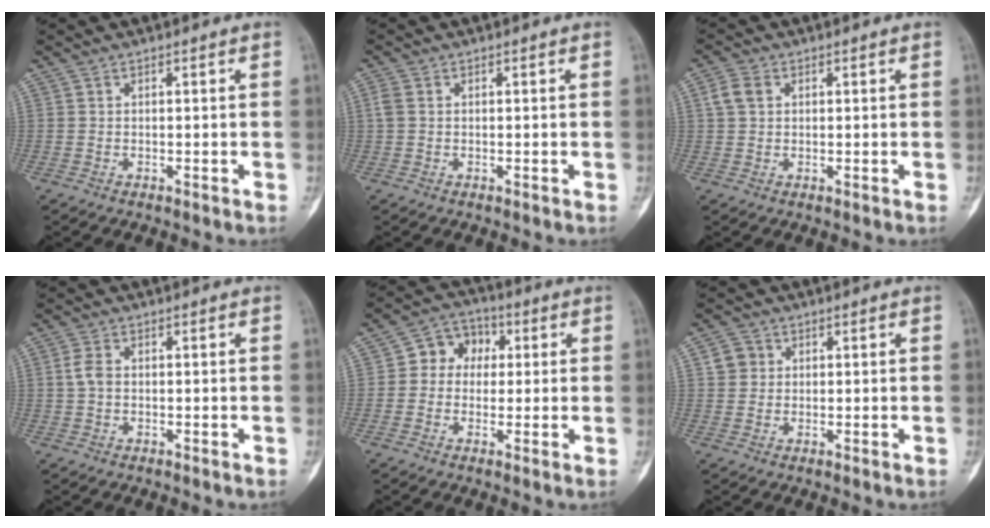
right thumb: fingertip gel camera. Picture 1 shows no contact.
{"total": 1.8, "force": [0.3, 1.2, 1.2], "torque": [-0.038, 0.006, 0.006]}
{"total": 3.4, "force": [1.0, 2.6, 2.1], "torque": [-0.042, 0.008, 0.018]}
{"total": 2.7, "force": [0.1, 1.7, 2.0], "torque": [-0.045, 0.006, -0.002]}
{"total": 7.8, "force": [1.0, 6.6, 4.1], "torque": [-0.029, 0.018, 0.004]}
{"total": 3.2, "force": [0.7, 2.9, 1.0], "torque": [-0.002, 0.001, 0.010]}